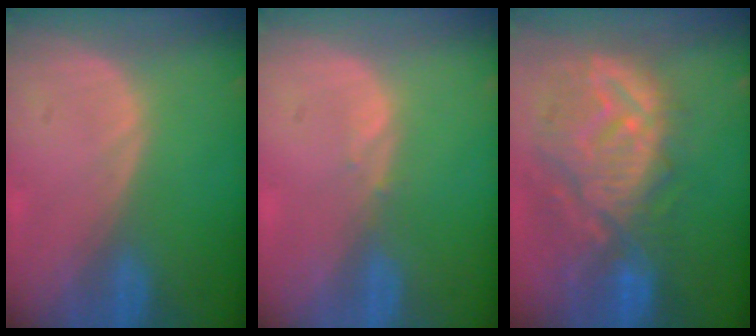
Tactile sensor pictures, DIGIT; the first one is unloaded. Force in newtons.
{"total": 0.6, "press": 0.6, "slide": 0.1}
{"total": 12.1, "press": 11.0, "slide": 5.2}